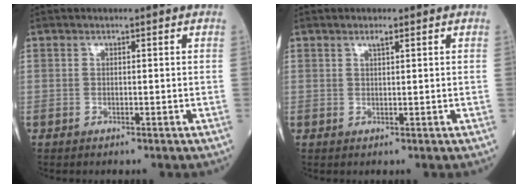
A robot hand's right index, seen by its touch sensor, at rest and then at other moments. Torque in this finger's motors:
{"motor_torque": [0.22, 0.09, 0.07, 0.03]}